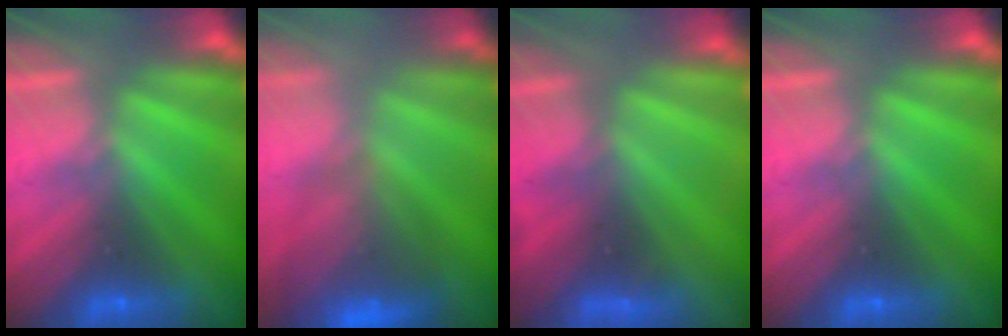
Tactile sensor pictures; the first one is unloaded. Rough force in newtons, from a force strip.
{"total": 11.8}
{"total": 4.4}
{"total": 0.0}